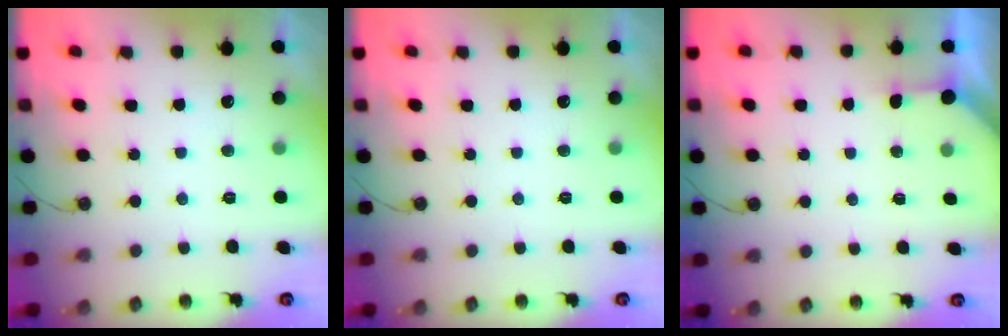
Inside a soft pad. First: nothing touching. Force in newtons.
{"total": 0.0}
{"total": 2.3, "press": 2.3, "slide": 0.3}